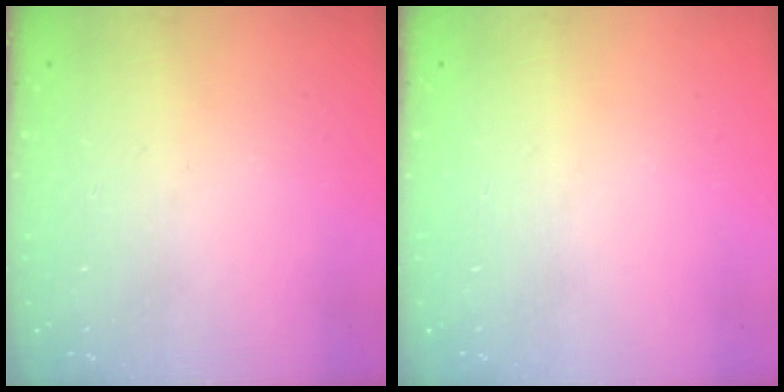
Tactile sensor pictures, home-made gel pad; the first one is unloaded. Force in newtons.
{"total": 0.0}